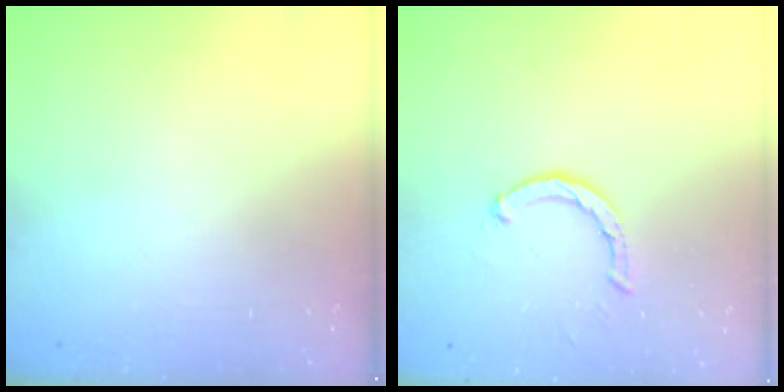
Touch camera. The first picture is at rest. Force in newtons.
{"total": 2.1, "press": 2.1, "slide": 0.1}